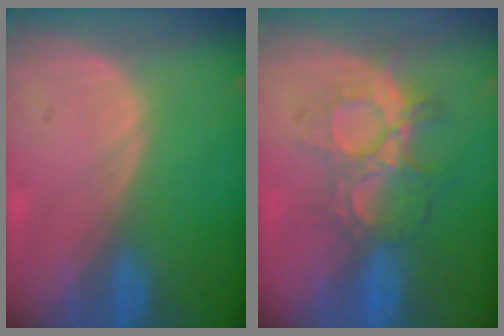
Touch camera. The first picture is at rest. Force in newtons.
{"total": 8.7, "press": 8.0, "slide": 3.4}